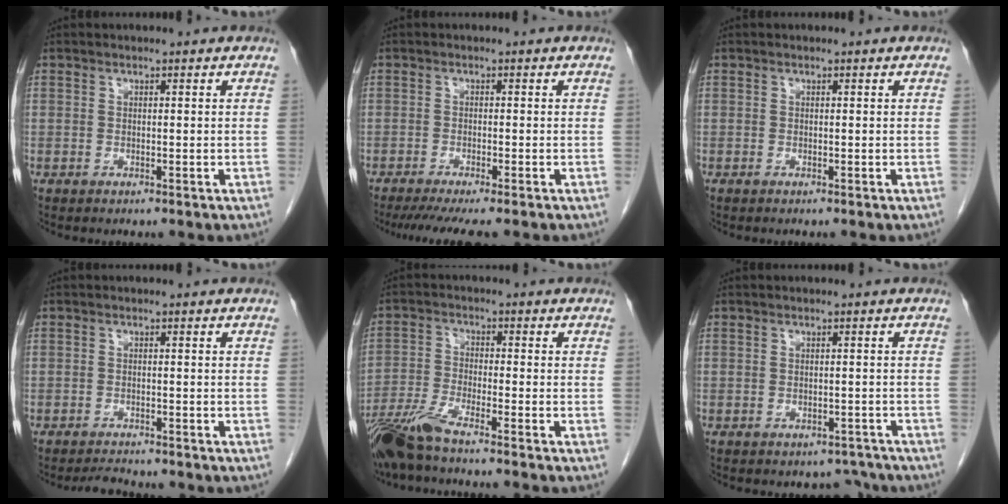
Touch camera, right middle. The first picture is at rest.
{"total": 7.6, "force": [-6.3, 0.2, 4.2], "torque": [-0.052, -0.017, -0.098]}
{"total": 0.0}
{"total": 2.1, "force": [-2.0, 0.1, 0.2], "torque": [-0.009, -0.011, -0.031]}
{"total": 7.7, "force": [-6.4, -0.7, 4.3], "torque": [-0.083, -0.031, -0.126]}
{"total": 3.2, "force": [-2.7, 1.5, -0.4], "torque": [0.015, 0.011, -0.034]}